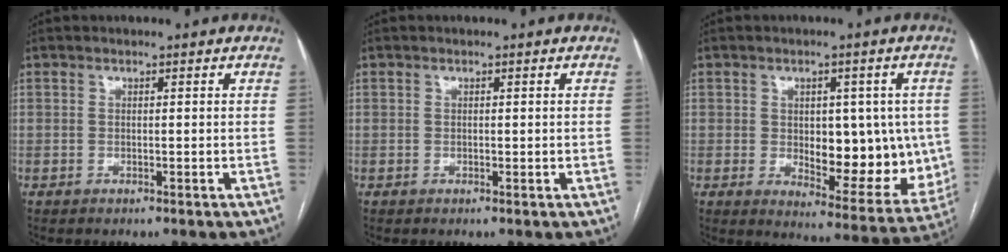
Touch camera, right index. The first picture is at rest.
{"total": 0.0}
{"total": 13.9, "force": [-0.4, 6.6, 12.2], "torque": [-0.151, 0.003, 0.014]}